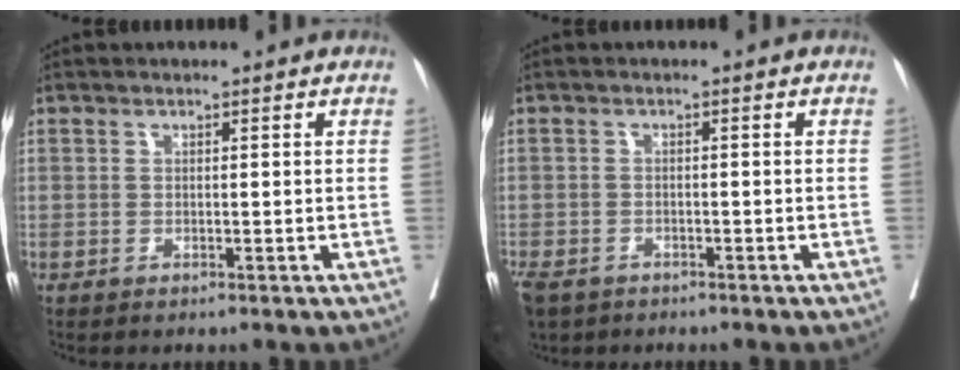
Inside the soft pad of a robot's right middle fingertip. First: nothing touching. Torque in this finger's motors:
{"motor_torque": [0.81, -1.33, 1.05, 0.21]}